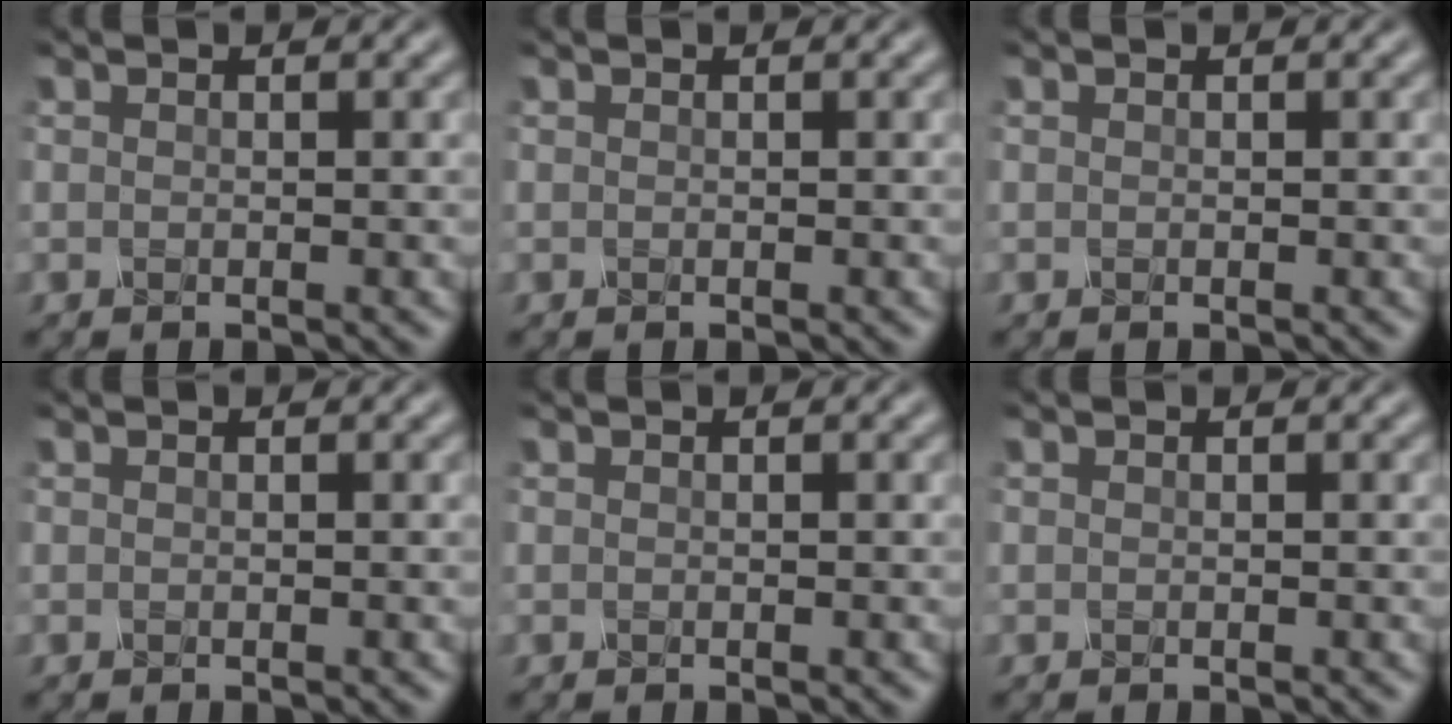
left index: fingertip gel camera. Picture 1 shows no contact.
{"total": 0.0}
{"total": 0.0}
{"total": 0.0}
{"total": 0.0}
{"total": 0.0}